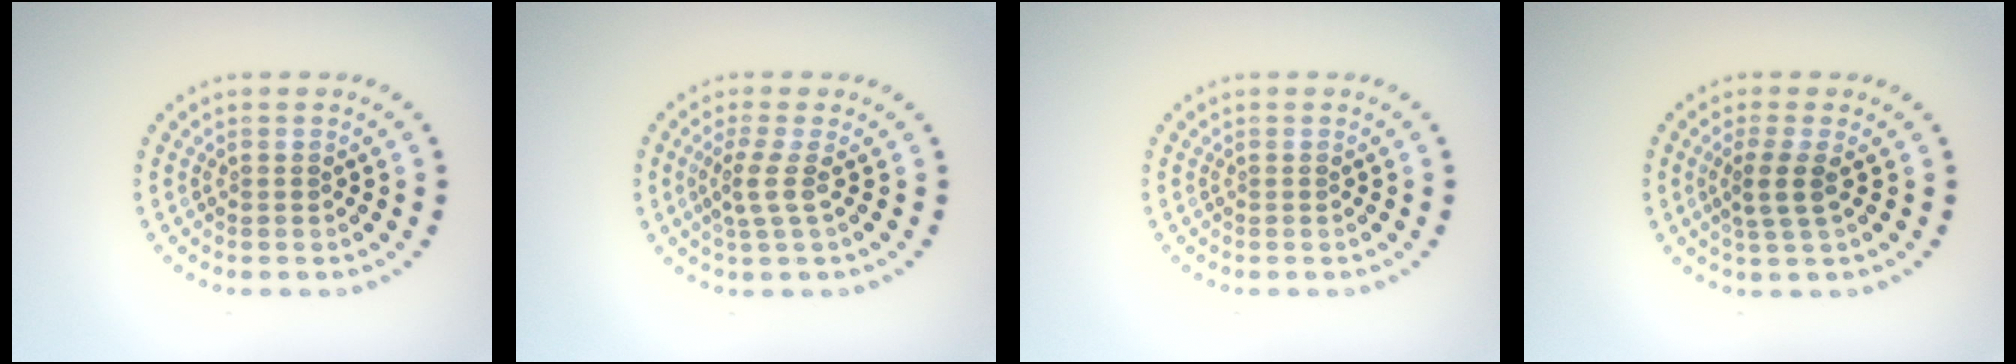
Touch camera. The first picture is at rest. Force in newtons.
{"total": 2.1, "press": 1.5, "slide": 1.5}
{"total": 0.0}
{"total": 2.5, "press": 1.9, "slide": 1.5}